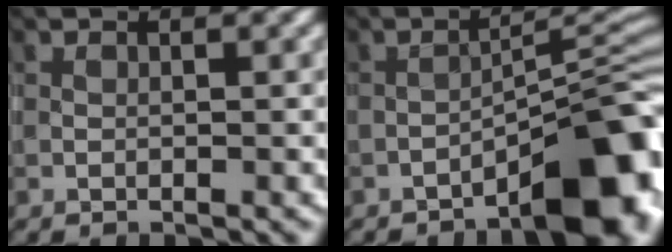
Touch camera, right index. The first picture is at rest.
{"total": 8.9, "force": [-5.5, 2.4, 6.6], "torque": [-0.078, 0.018, -0.085]}